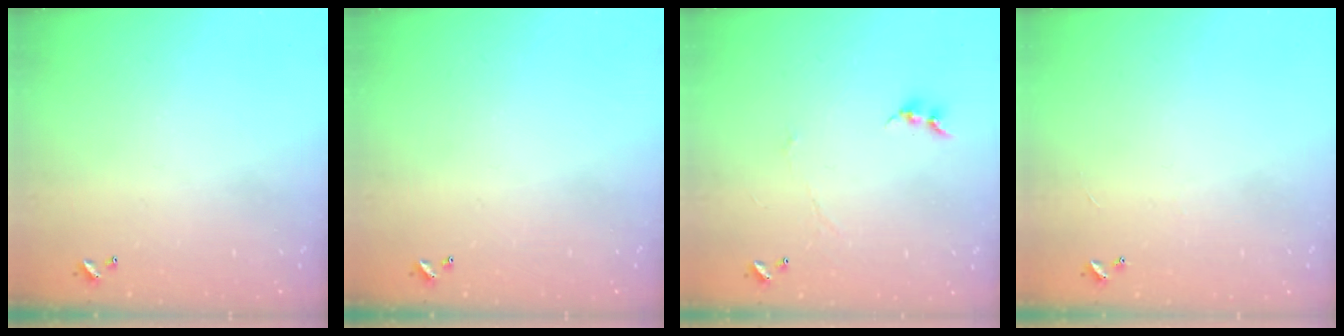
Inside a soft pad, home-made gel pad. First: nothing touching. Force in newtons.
{"total": 0.0}
{"total": 0.7, "press": 0.4, "slide": 0.6}
{"total": 1.2, "press": 1.1, "slide": 0.4}